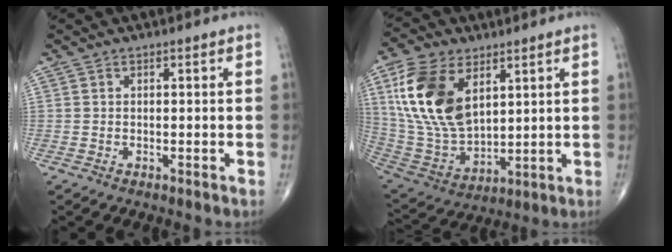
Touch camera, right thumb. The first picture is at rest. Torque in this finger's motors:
{"motor_torque": [-1.52, 2.02, 1.81, 0.96, 0.46]}